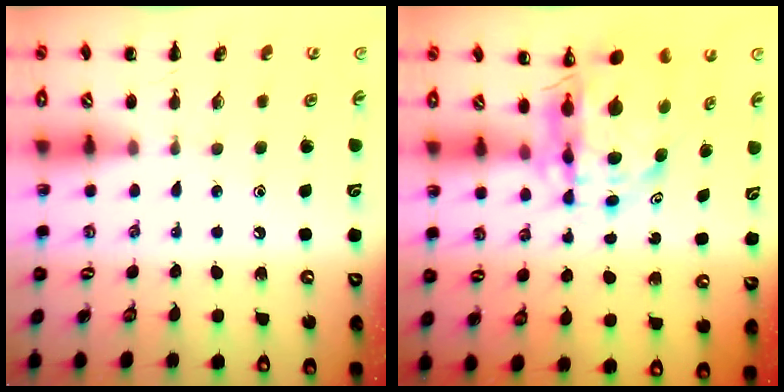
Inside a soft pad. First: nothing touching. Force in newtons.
{"total": 7.1, "press": 6.7, "slide": 2.3}